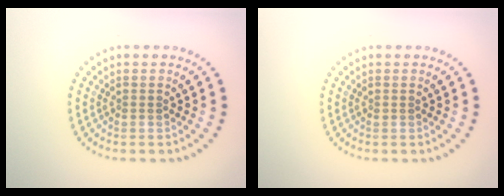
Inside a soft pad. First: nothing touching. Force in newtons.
{"total": 0.0}